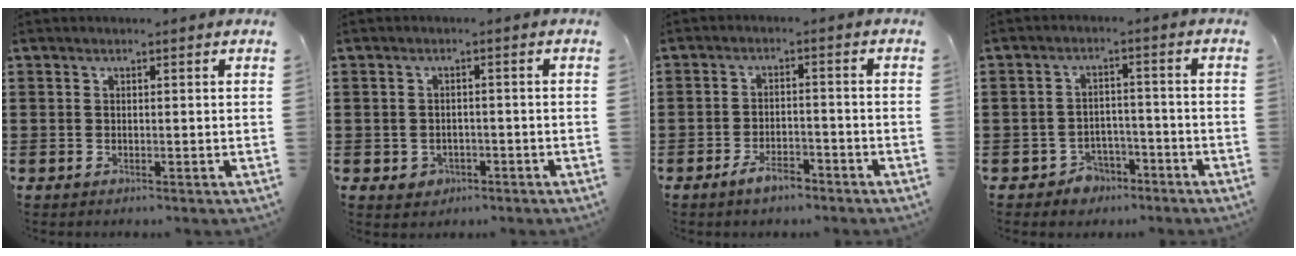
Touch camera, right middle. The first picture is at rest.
{"total": 1.8, "force": [-1.0, 1.5, 0.4], "torque": [-0.014, 0.002, -0.024]}
{"total": 4.0, "force": [-3.1, 1.4, 2.1], "torque": [-0.041, 0.009, -0.061]}
{"total": 3.8, "force": [-3.2, 1.9, 0.5], "torque": [-0.017, 0.009, -0.066]}